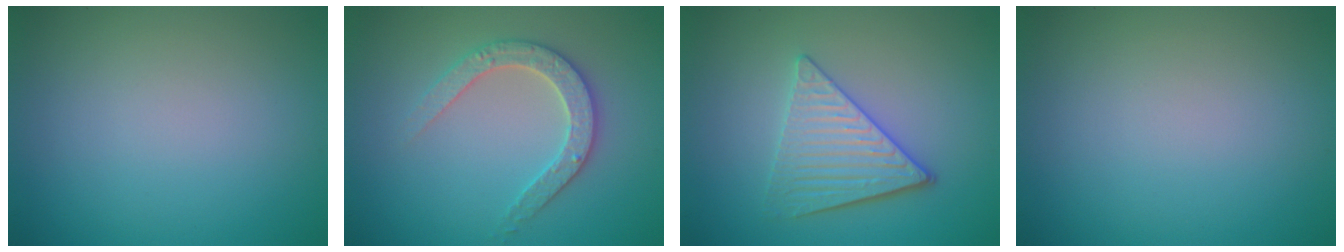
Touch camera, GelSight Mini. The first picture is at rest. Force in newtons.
{"total": 2.9, "press": 2.9, "slide": 0.5}
{"total": 4.1, "press": 3.5, "slide": 2.1}
{"total": 0.0}